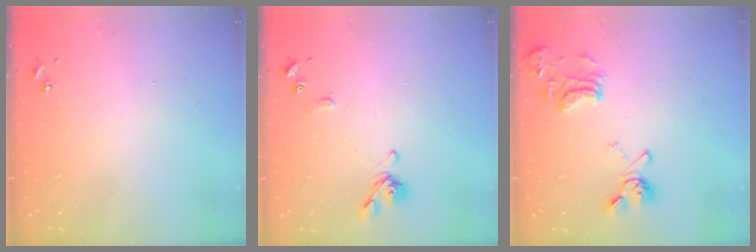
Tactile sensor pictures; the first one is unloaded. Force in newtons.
{"total": 10.1, "press": 10.0, "slide": 1.4}
{"total": 14.4, "press": 14.2, "slide": 2.0}